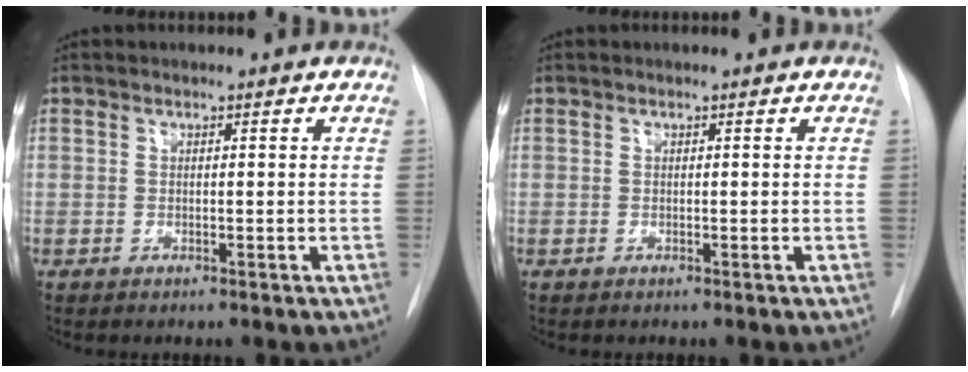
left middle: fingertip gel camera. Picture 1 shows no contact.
{"total": 0.0}